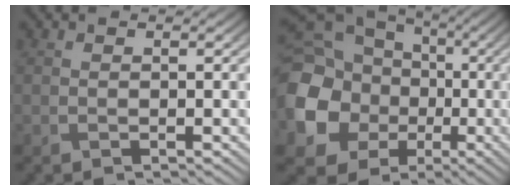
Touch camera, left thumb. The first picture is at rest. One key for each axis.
{"total": 17.1, "fx": -2.6, "fy": 15.0, "fz": 7.7, "tx": -0.240, "ty": -0.050, "tz": -0.056}